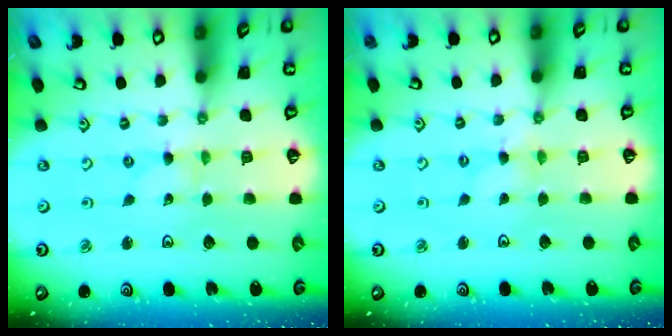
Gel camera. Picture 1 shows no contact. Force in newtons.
{"total": 0.0}